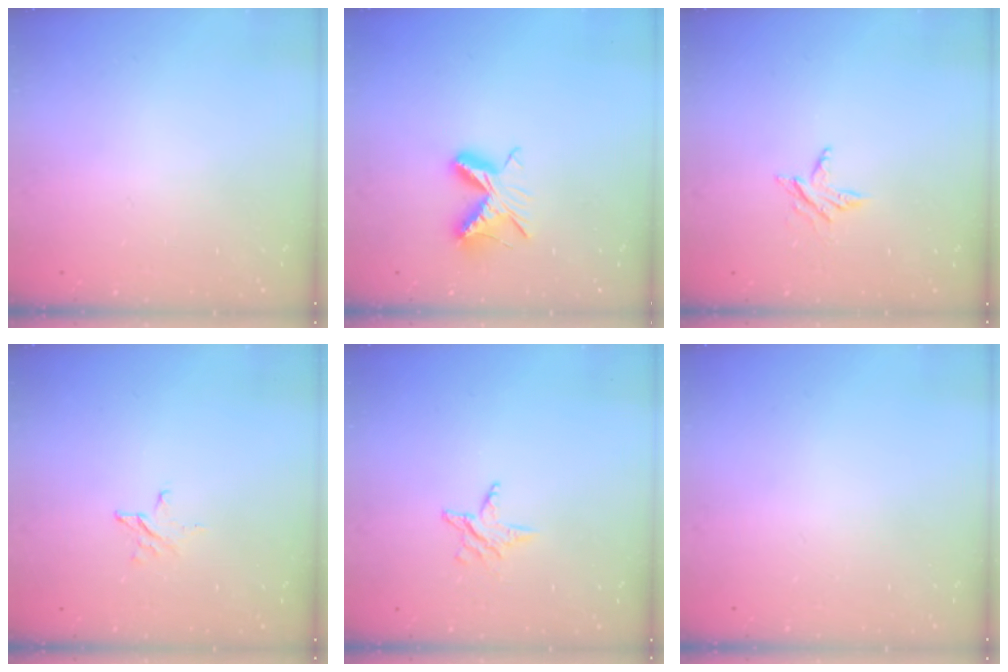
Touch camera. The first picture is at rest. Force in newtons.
{"total": 8.7, "press": 8.7, "slide": 0.9}
{"total": 3.8, "press": 3.8, "slide": 0.5}
{"total": 3.5, "press": 3.5, "slide": 0.4}
{"total": 4.0, "press": 3.9, "slide": 0.4}
{"total": 0.0}